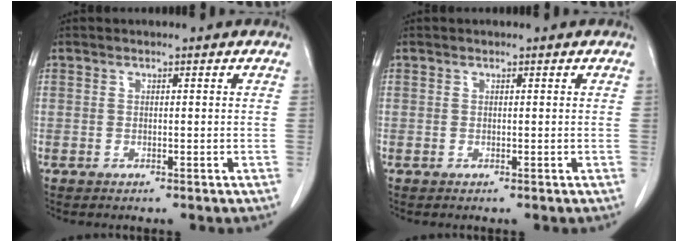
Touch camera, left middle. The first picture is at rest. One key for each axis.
{"total": 0.0}